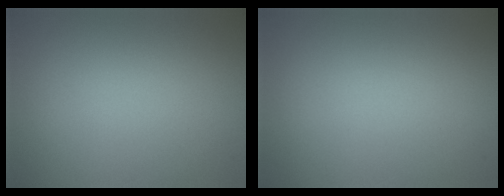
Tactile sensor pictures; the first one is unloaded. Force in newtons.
{"total": 0.0}